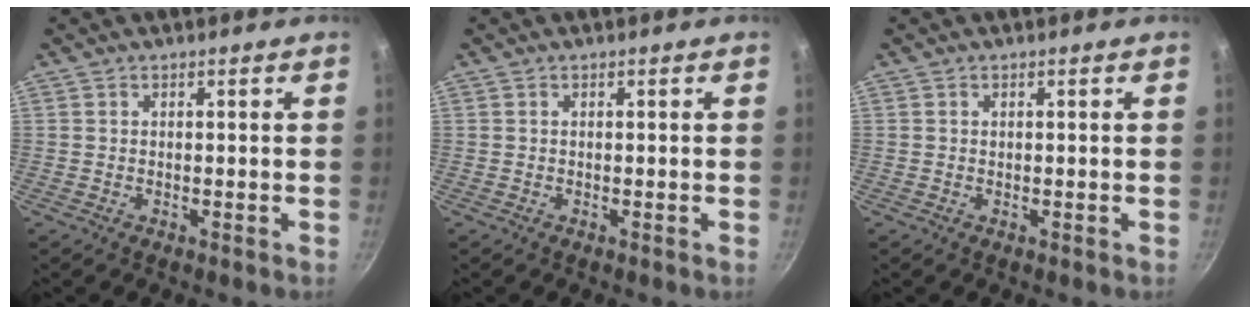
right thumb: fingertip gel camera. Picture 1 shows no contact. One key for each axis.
{"total": 0.0}
{"total": 0.0}